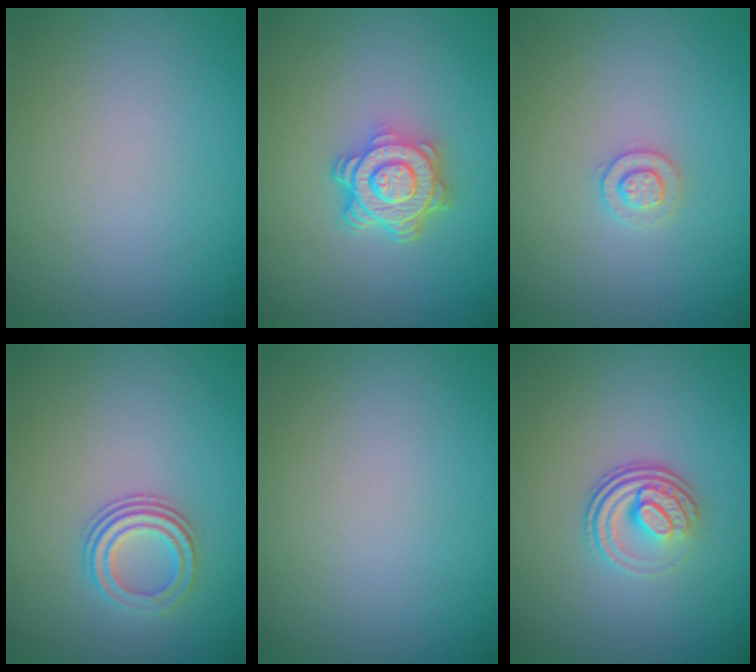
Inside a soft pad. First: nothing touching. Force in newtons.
{"total": 4.8, "press": 3.7, "slide": 3.1}
{"total": 1.5, "press": 1.5, "slide": 0.1}
{"total": 2.8, "press": 2.2, "slide": 1.7}
{"total": 0.0}
{"total": 3.6, "press": 2.5, "slide": 2.6}